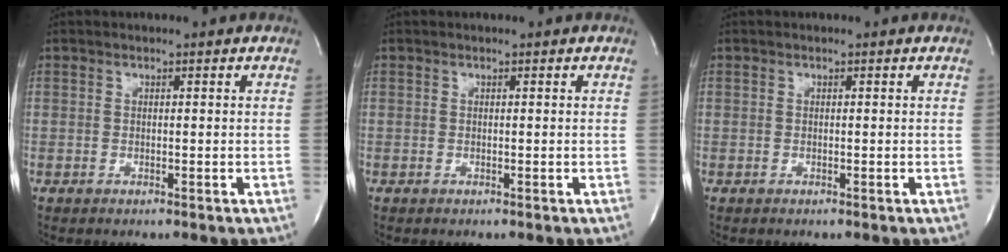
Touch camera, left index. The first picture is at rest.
{"total": 0.0}
{"total": 0.0}